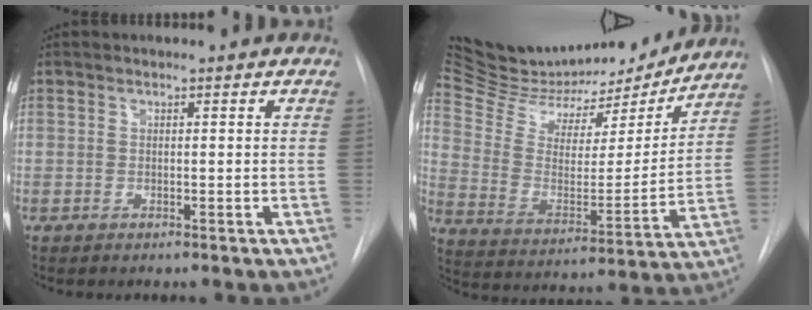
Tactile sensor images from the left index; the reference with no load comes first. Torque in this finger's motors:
{"motor_torque": [-1.09, -1.05, -0.28, -0.05]}